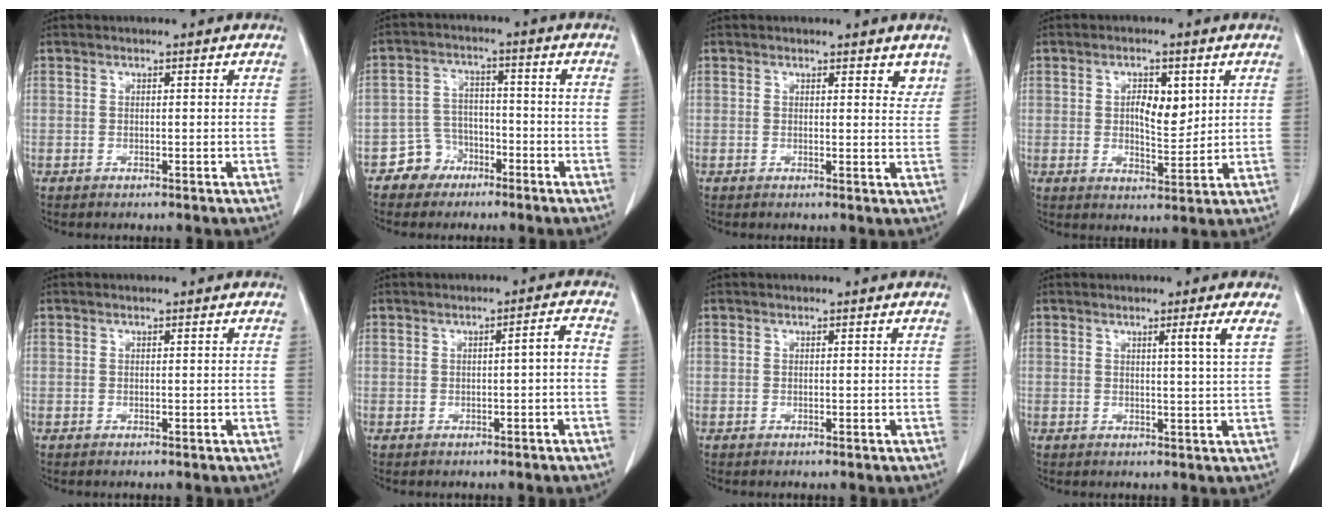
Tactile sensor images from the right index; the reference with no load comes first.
{"total": 5.3, "force": [-3.3, 4.1, 0.2], "torque": [0.004, 0.016, -0.056]}
{"total": 2.8, "force": [2.1, 1.2, 1.4], "torque": [-0.002, -0.009, 0.020]}
{"total": 5.6, "force": [1.5, 2.4, 4.8], "torque": [-0.077, -0.001, 0.026]}
{"total": 0.0}
{"total": 2.2, "force": [-0.4, 0.2, 2.1], "torque": [-0.029, 0.004, -0.006]}
{"total": 0.0}
{"total": 2.9, "force": [1.3, -1.1, 2.3], "torque": [-0.038, -0.012, 0.023]}